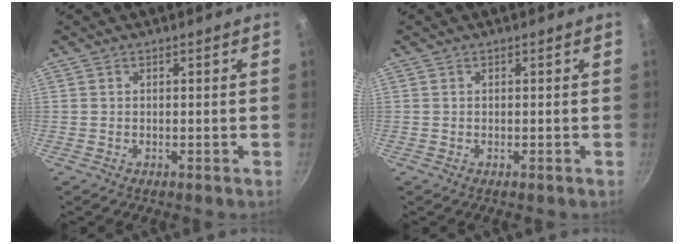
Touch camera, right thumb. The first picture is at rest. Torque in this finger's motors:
{"motor_torque": [-0.27, 0.16, 0.00, 0.00, 0.01]}